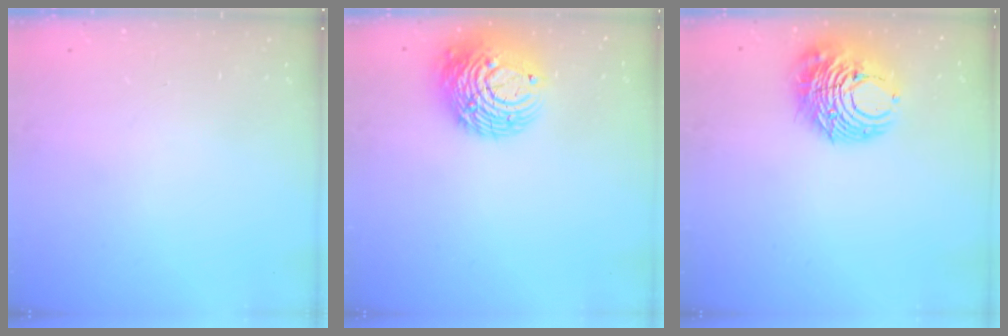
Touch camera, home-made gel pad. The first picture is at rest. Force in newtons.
{"total": 13.3, "press": 13.2, "slide": 1.2}
{"total": 10.9, "press": 10.8, "slide": 1.4}